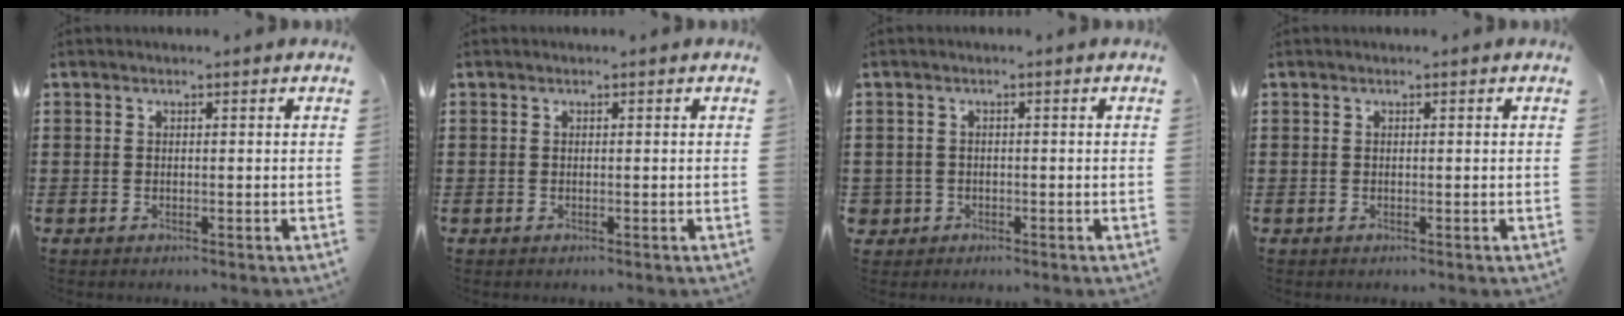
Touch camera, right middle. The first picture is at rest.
{"total": 0.0}
{"total": 1.5, "force": [-0.7, 1.3, -0.1], "torque": [-0.004, 0.002, -0.017]}
{"total": 0.0}